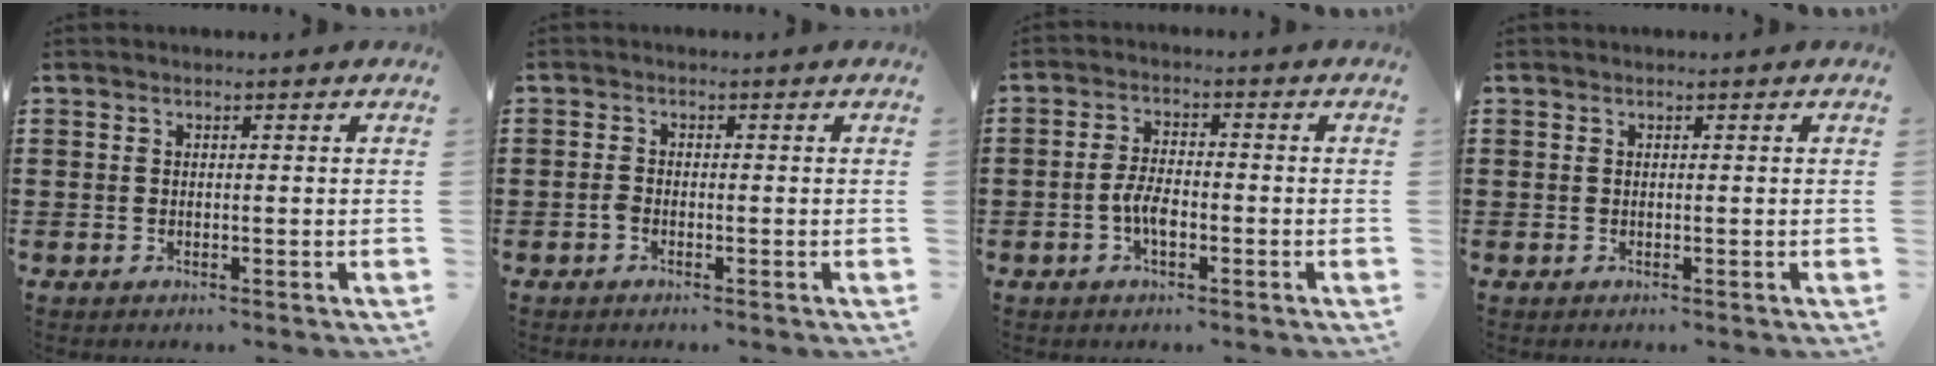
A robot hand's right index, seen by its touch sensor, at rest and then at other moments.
{"total": 1.2, "force": [-0.7, 0.6, 0.7], "torque": [-0.024, -0.003, -0.016]}
{"total": 4.1, "force": [-1.4, 1.7, 3.4], "torque": [-0.079, 0.000, -0.032]}
{"total": 0.0}